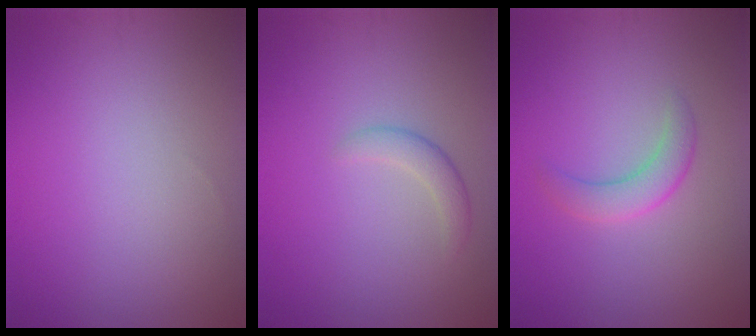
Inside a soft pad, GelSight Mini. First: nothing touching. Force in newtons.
{"total": 1.7, "press": 1.7, "slide": 0.1}
{"total": 2.4, "press": 2.4, "slide": 0.1}